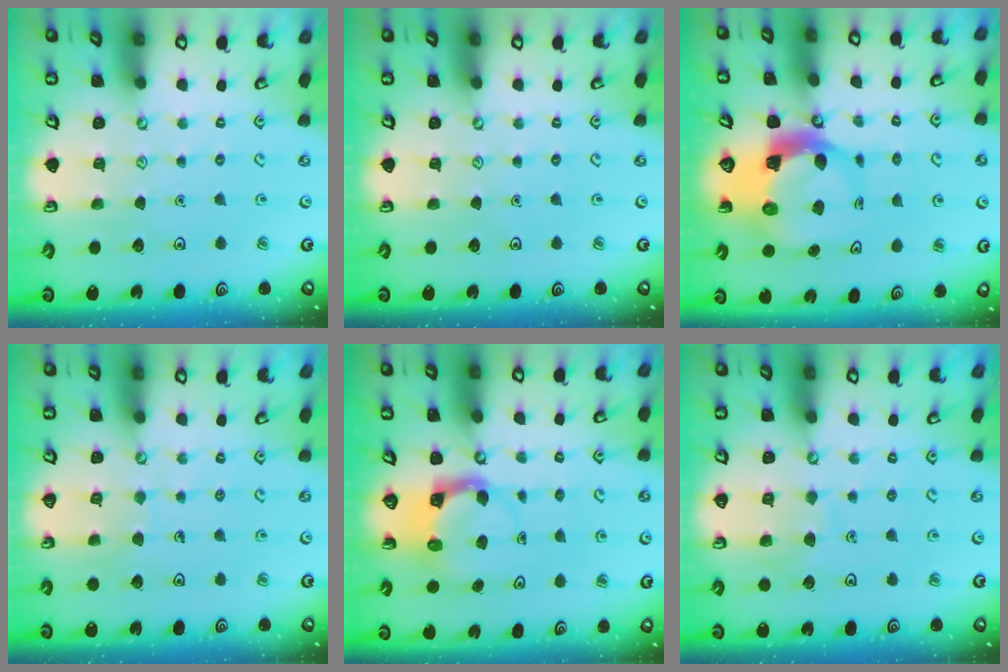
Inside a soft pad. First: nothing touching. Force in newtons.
{"total": 0.0}
{"total": 7.1, "press": 7.0, "slide": 1.1}
{"total": 5.2, "press": 5.1, "slide": 0.3}
{"total": 3.9, "press": 3.9, "slide": 0.4}
{"total": 5.8, "press": 5.8, "slide": 0.6}